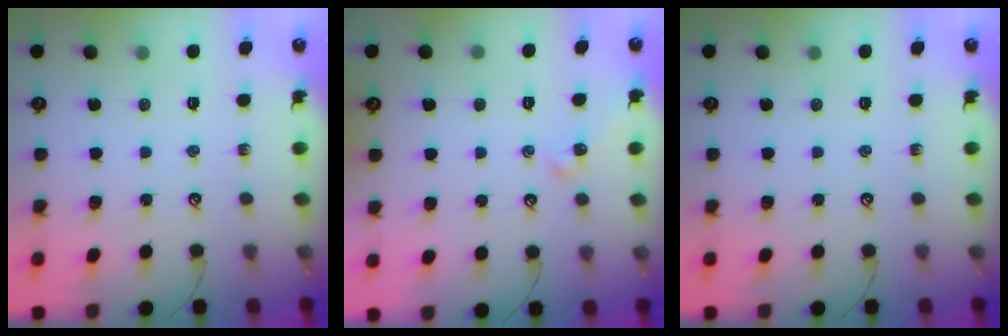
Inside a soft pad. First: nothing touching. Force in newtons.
{"total": 0.6, "press": 0.5, "slide": 0.3}
{"total": 0.0}